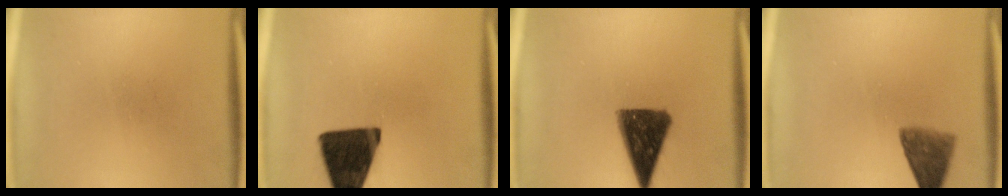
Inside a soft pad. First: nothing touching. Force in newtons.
{"total": 16.0}
{"total": 12.3}
{"total": 5.5}